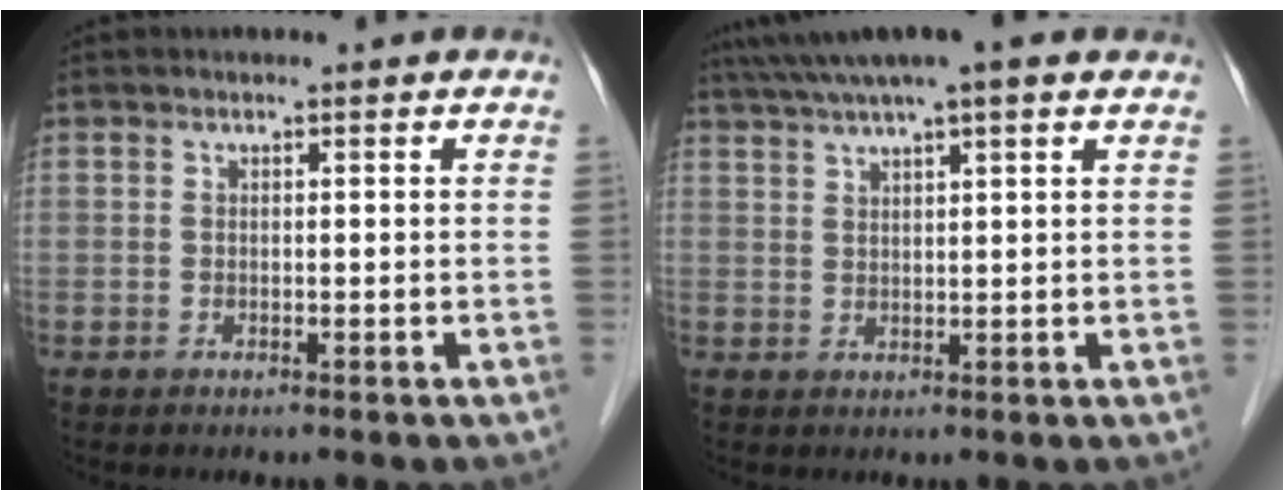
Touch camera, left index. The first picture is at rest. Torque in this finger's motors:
{"motor_torque": [0.45, -0.52, 0.91, 0.21]}